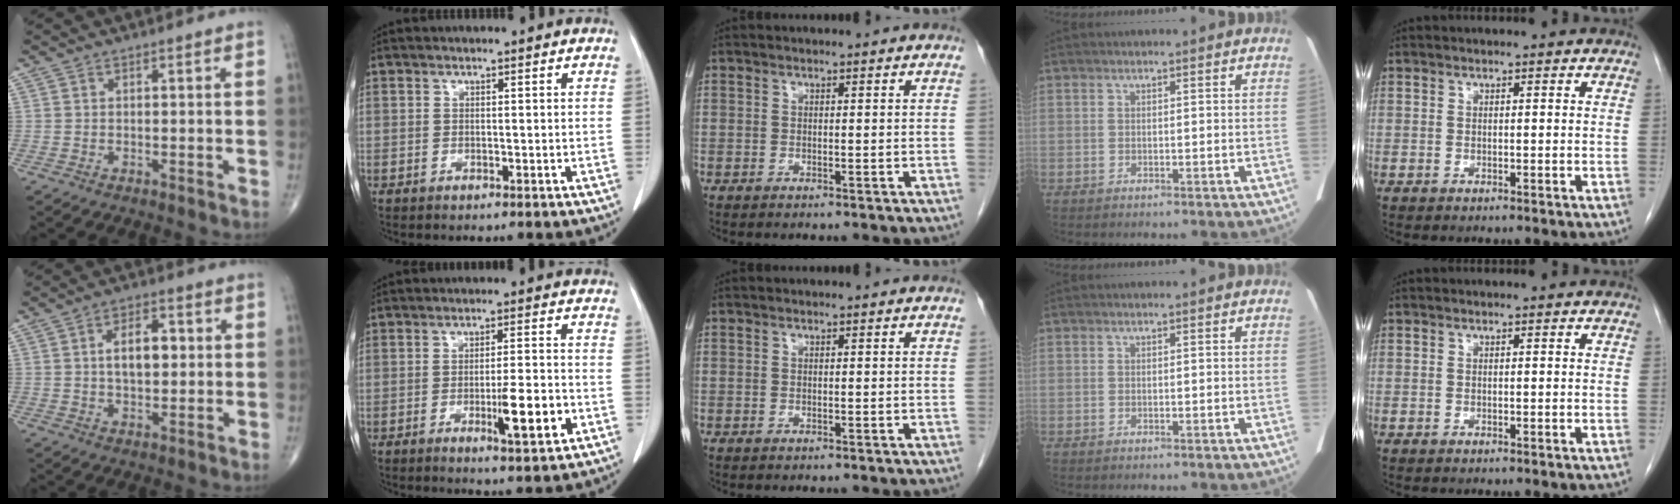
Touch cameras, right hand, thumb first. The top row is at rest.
{"thumb": {"total": 7.9, "force": [1.1, 4.4, 6.5], "torque": [-0.089, 0.008, 0.016]}, "index": {"total": 7.6, "force": [-2.7, 0.7, 7.0], "torque": [-0.107, -0.009, -0.038]}}